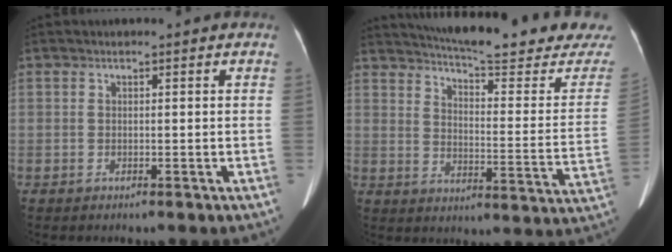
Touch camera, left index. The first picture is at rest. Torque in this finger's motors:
{"motor_torque": [0.80, -1.33, 0.21, 0.07]}